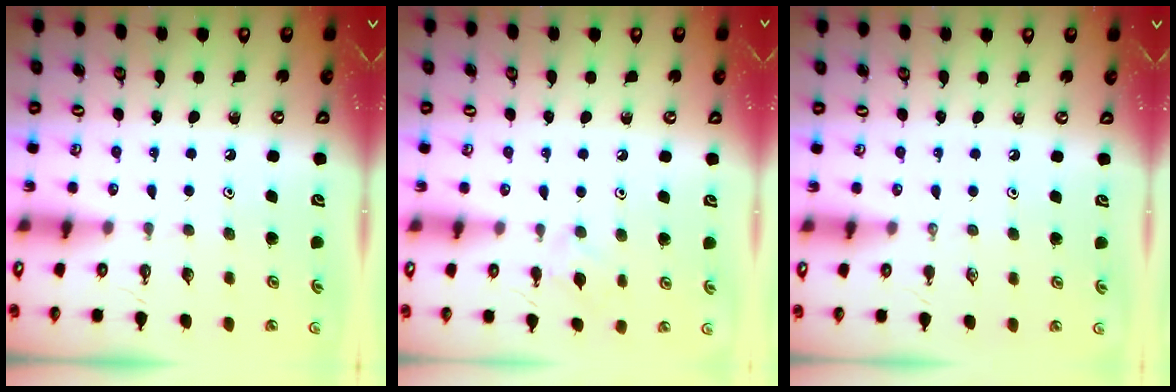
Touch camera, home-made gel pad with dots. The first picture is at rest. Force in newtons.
{"total": 5.0, "press": 5.0, "slide": 0.7}
{"total": 0.0}